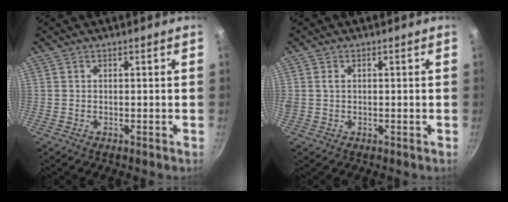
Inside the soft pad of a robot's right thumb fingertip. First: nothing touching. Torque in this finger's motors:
{"motor_torque": [0.32, 0.99, 0.30, 0.06, -0.01]}